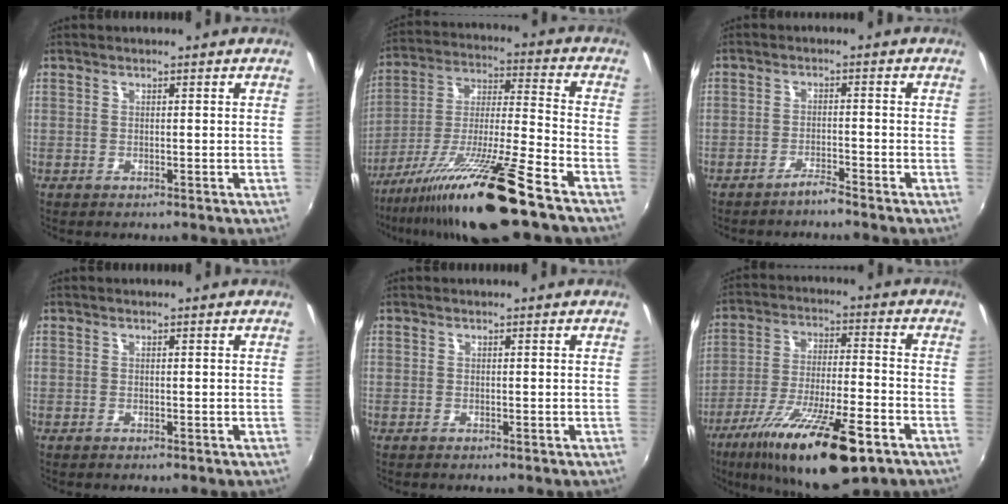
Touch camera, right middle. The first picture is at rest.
{"total": 18.7, "force": [-13.2, 0.1, 13.3], "torque": [-0.242, -0.023, -0.233]}
{"total": 2.4, "force": [-2.2, -0.2, 0.8], "torque": [-0.028, 0.000, -0.039]}
{"total": 0.0}
{"total": 0.0}
{"total": 20.4, "force": [-12.6, 4.3, 15.5], "torque": [-0.287, -0.045, -0.213]}